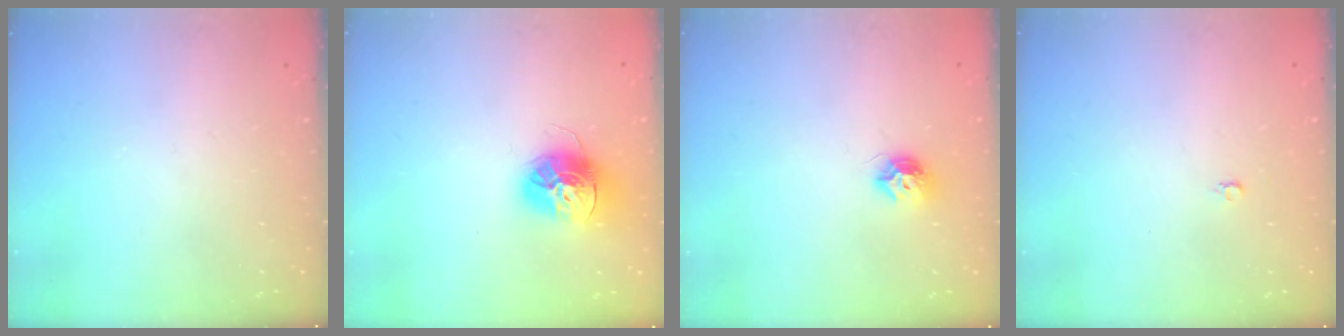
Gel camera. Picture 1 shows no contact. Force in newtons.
{"total": 14.6, "press": 14.5, "slide": 1.3}
{"total": 7.9, "press": 7.9, "slide": 0.4}
{"total": 2.2, "press": 2.2, "slide": 0.2}